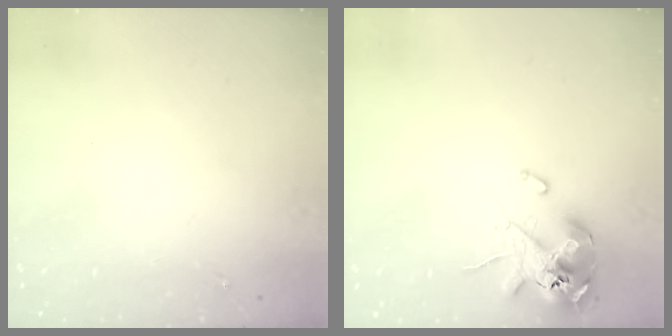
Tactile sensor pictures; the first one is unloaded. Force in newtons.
{"total": 12.1, "press": 12.0, "slide": 2.0}